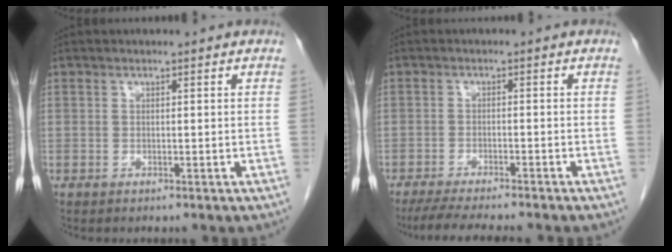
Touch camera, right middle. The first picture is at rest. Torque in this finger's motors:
{"motor_torque": [1.08, -0.97, 0.06, 0.05]}